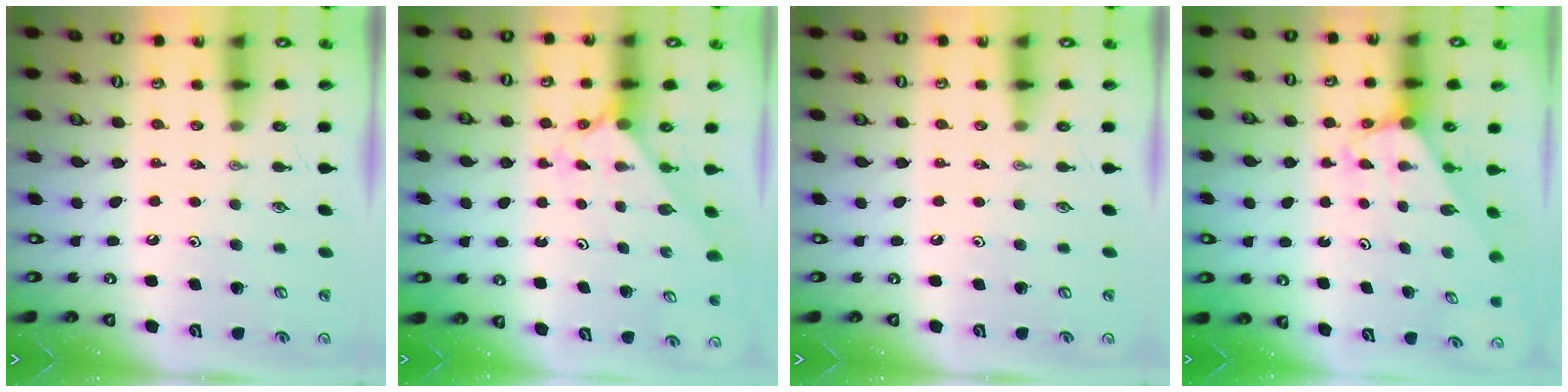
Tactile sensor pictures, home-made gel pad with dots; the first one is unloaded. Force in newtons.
{"total": 2.1, "press": 2.1, "slide": 0.2}
{"total": 0.0}
{"total": 2.9, "press": 2.9, "slide": 0.1}